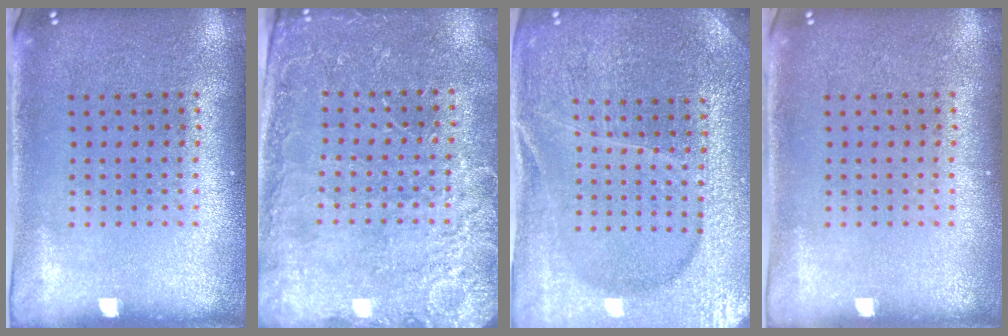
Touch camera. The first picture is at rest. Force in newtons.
{"total": 2.8, "press": 2.8, "slide": 0.2}
{"total": 4.2, "press": 4.0, "slide": 1.2}
{"total": 0.0}